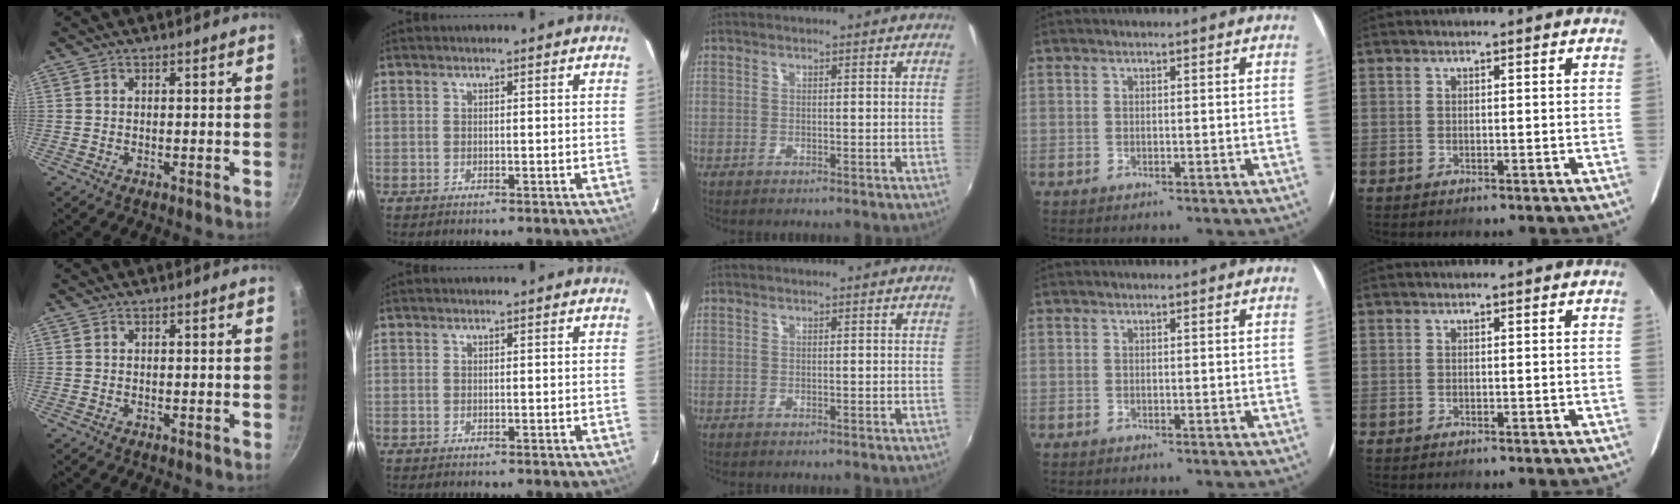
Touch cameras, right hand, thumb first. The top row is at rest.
{}